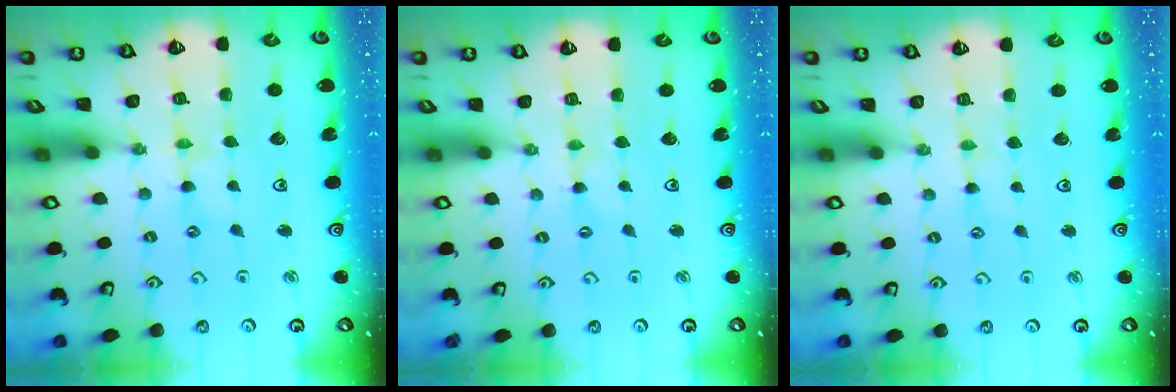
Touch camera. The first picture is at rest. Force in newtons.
{"total": 0.0}
{"total": 1.2, "press": 1.2, "slide": 0.4}